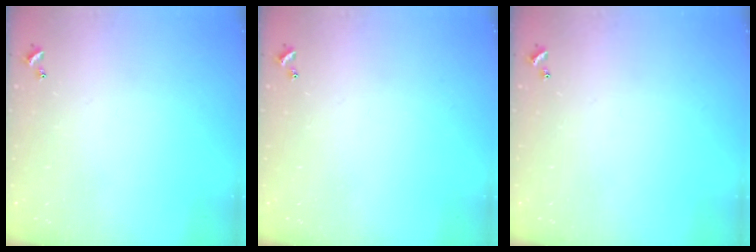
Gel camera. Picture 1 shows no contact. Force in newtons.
{"total": 0.0}
{"total": 0.0}